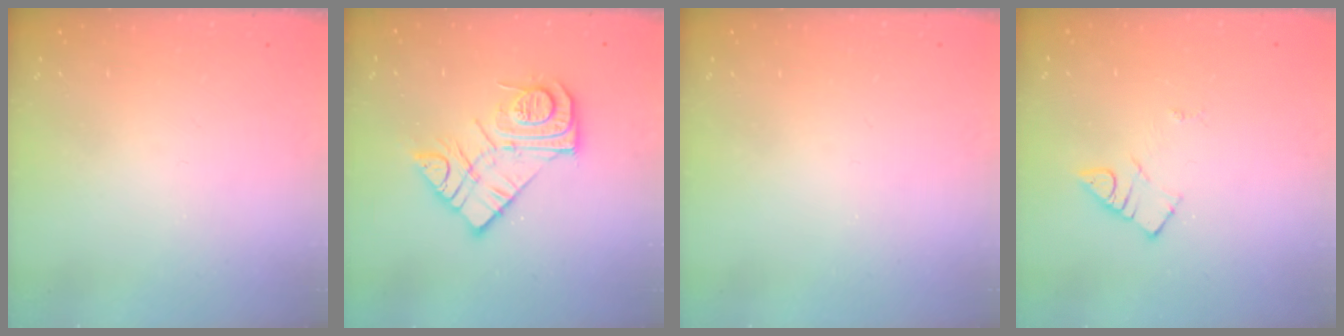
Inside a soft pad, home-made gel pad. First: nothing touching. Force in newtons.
{"total": 13.4, "press": 13.4, "slide": 1.1}
{"total": 0.0}
{"total": 4.2, "press": 4.1, "slide": 0.6}